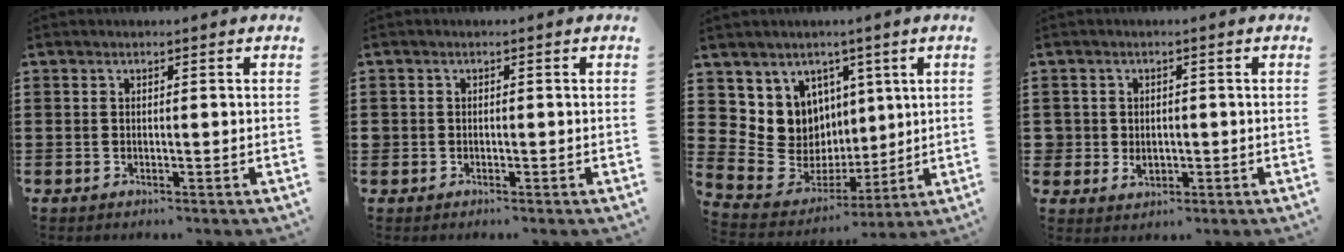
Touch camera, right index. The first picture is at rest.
{"total": 0.7, "force": [-0.4, 0.6, 0.1], "torque": [-0.003, 0.001, -0.010]}
{"total": 9.9, "force": [2.1, 9.5, 2.1], "torque": [-0.077, -0.028, 0.050]}
{"total": 2.2, "force": [-0.1, 2.2, 0.6], "torque": [-0.022, 0.007, -0.005]}